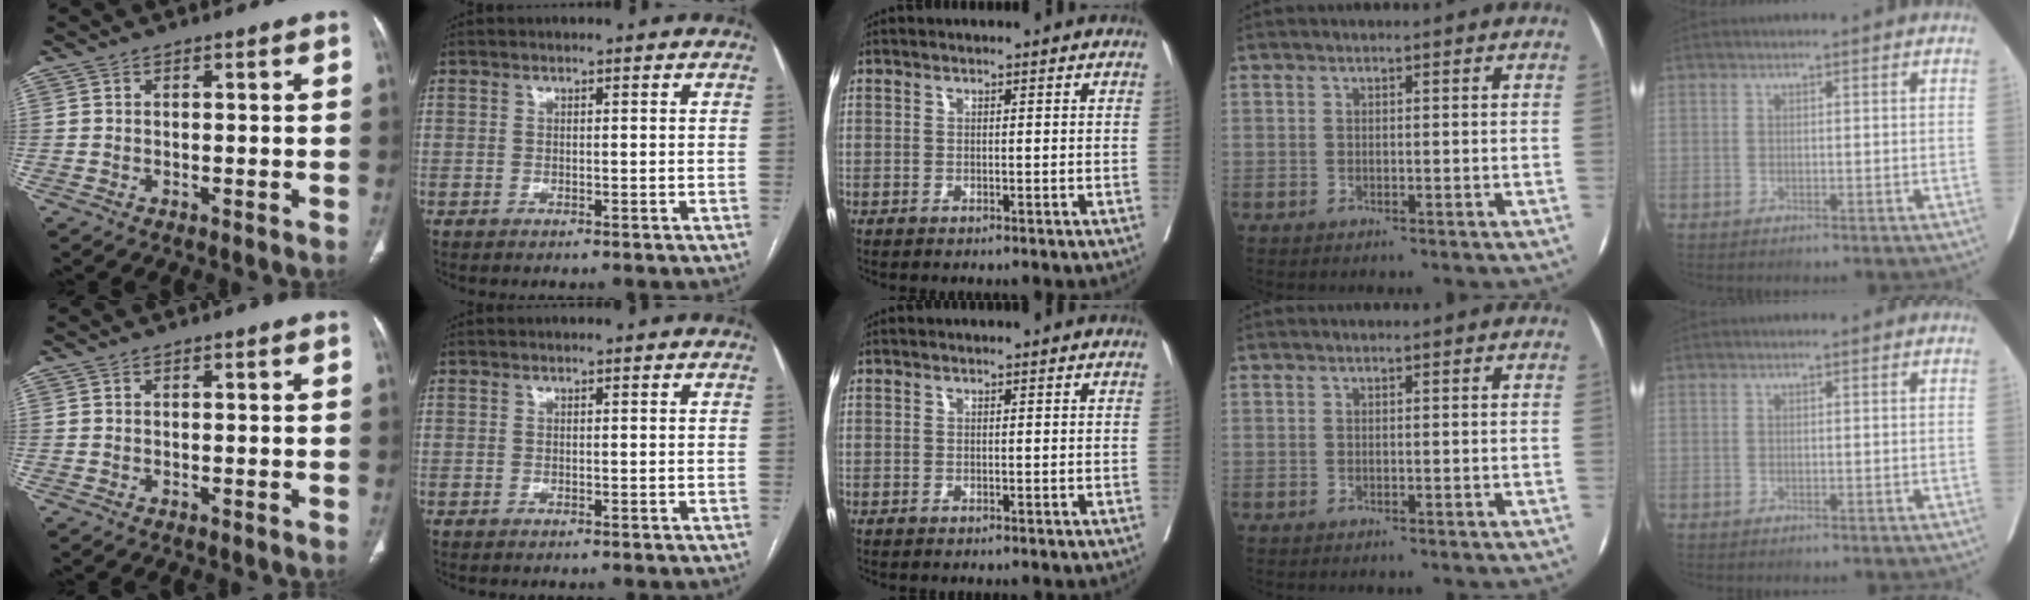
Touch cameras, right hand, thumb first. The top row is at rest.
{}